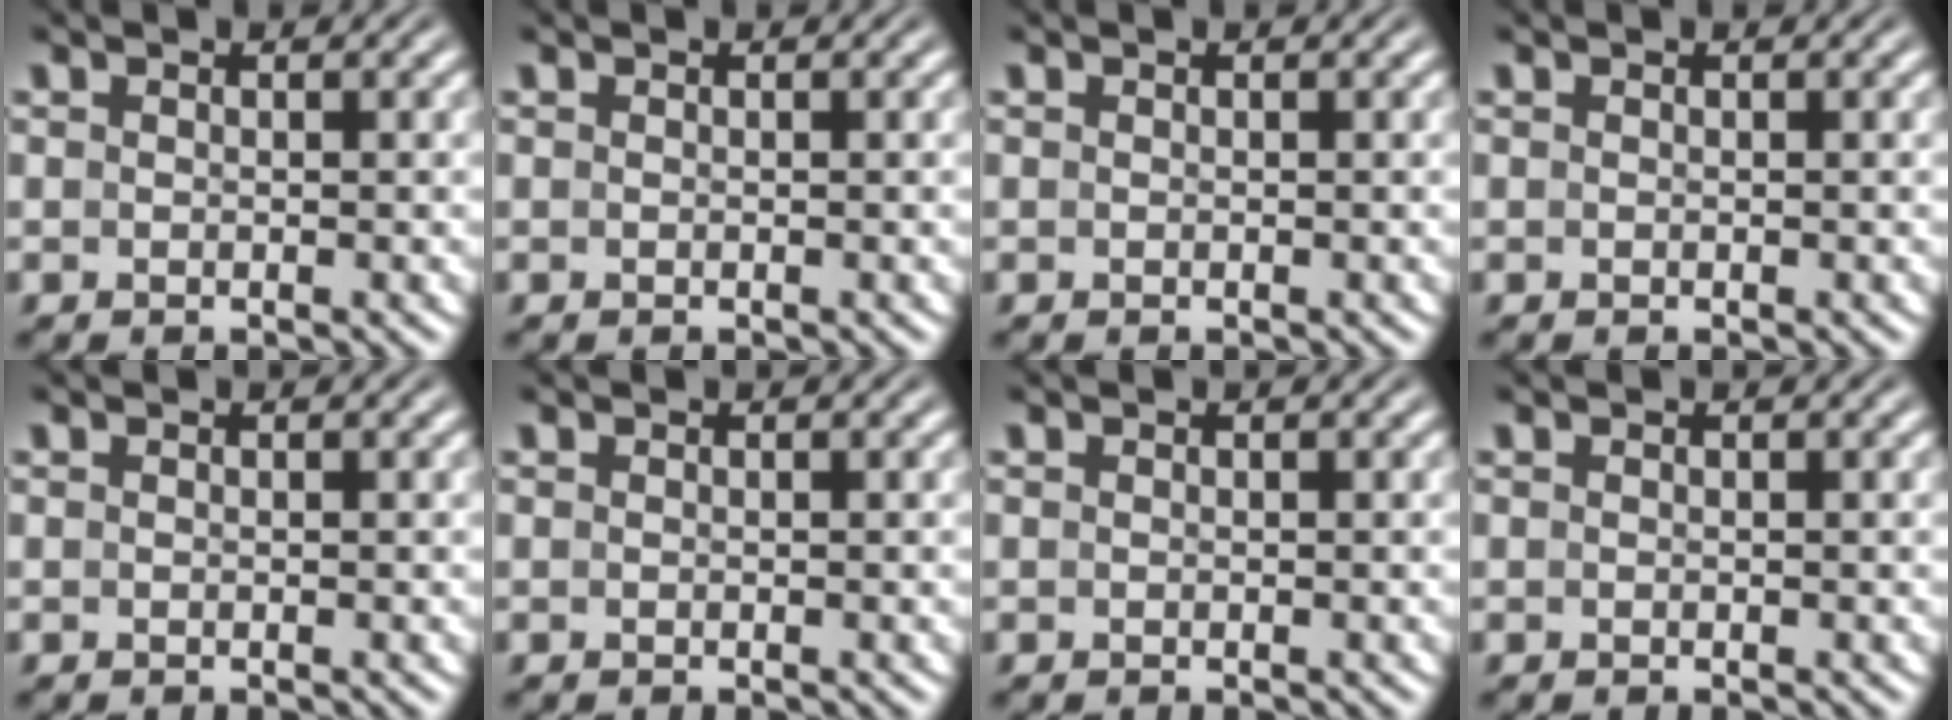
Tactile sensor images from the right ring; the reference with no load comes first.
{"total": 0.0}
{"total": 0.0}
{"total": 0.0}
{"total": 0.0}
{"total": 0.0}
{"total": 0.0}
{"total": 0.0}